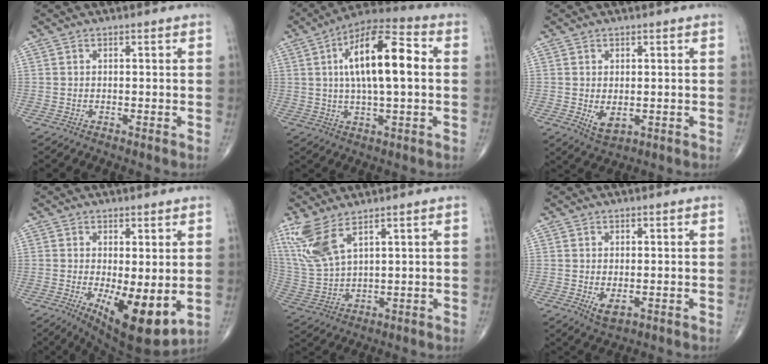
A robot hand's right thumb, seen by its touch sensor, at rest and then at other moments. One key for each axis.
{"total": 16.4, "fx": 2.4, "fy": 5.7, "fz": 15.2, "tx": -0.255, "ty": 0.023, "tz": 0.032}
{"total": 3.7, "fx": -0.4, "fy": 2.2, "fz": 3.0, "tx": -0.041, "ty": -0.010, "tz": 0.004}
{"total": 11.5, "fx": -2.1, "fy": 4.1, "fz": 10.6, "tx": -0.155, "ty": -0.029, "tz": -0.018}
{"total": 10.1, "fx": 6.3, "fy": 3.4, "fz": 7.1, "tx": -0.169, "ty": -0.021, "tz": 0.146}
{"total": 2.9, "fx": -0.5, "fy": 1.5, "fz": 2.4, "tx": -0.034, "ty": -0.008, "tz": 0.000}